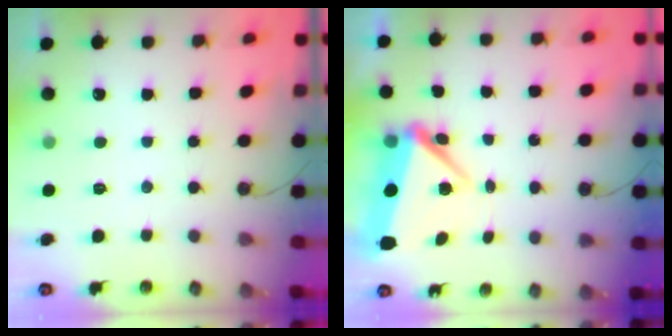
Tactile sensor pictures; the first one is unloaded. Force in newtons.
{"total": 7.1, "press": 7.0, "slide": 0.8}